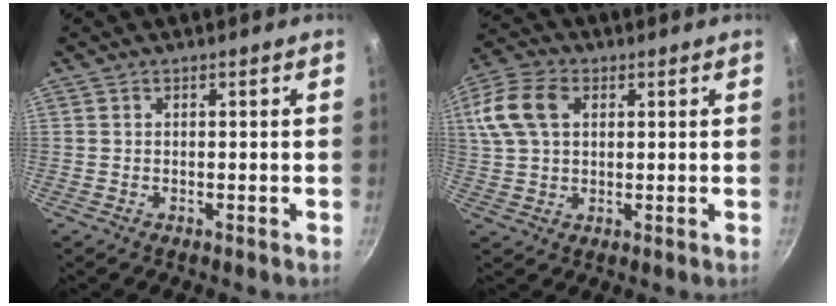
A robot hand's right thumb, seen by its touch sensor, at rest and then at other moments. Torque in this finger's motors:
{"motor_torque": [-0.80, 1.08, 0.19, -0.11, 0.09]}